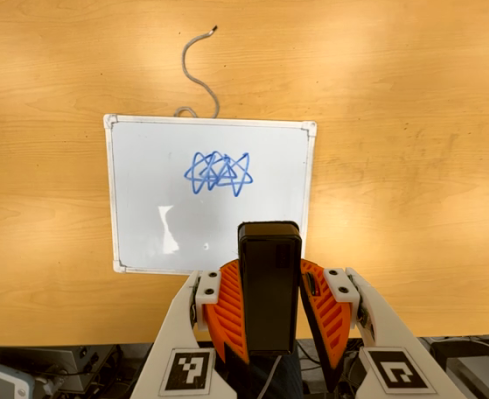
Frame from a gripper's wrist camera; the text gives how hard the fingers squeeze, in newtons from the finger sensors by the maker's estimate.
{"total": 6.8, "left": 5.9, "right": 7.8}